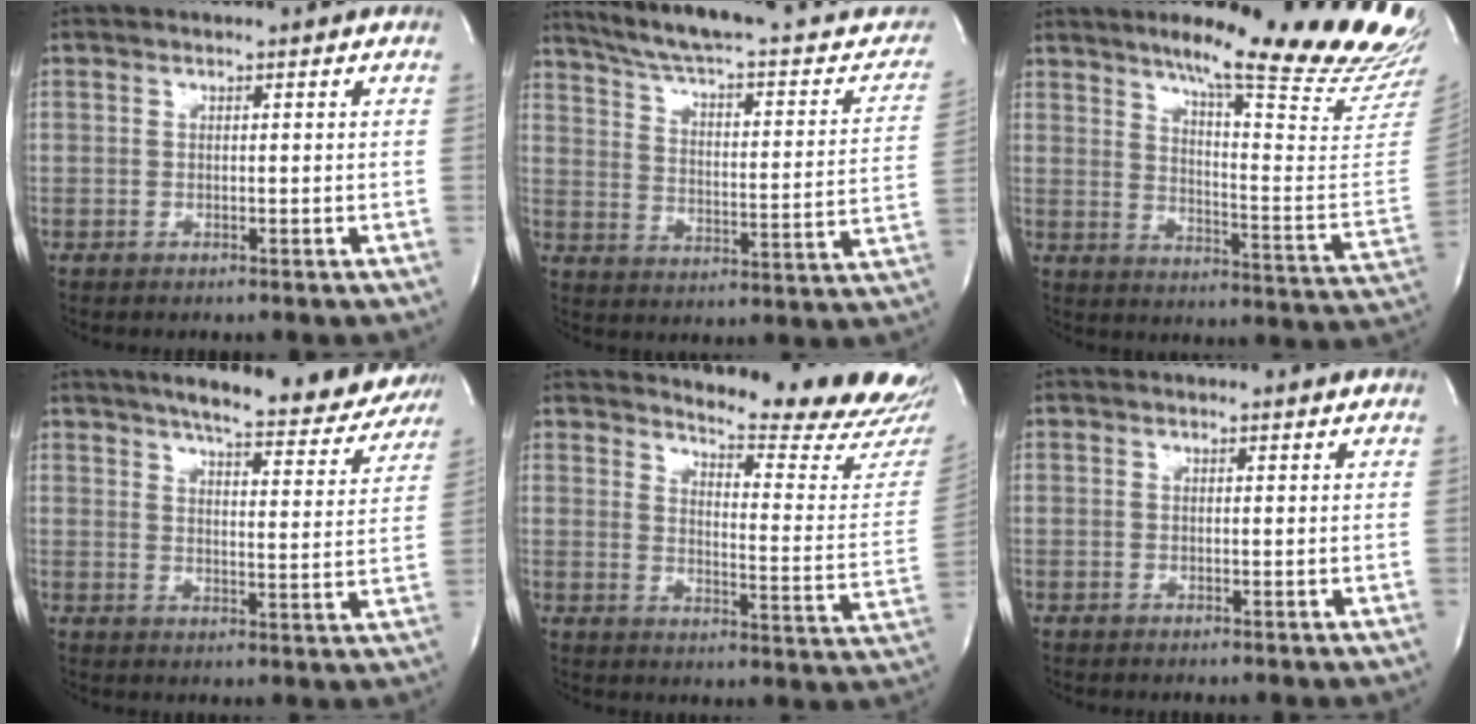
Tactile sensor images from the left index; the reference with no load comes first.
{"total": 25.8, "force": [22.2, 4.7, 12.2], "torque": [-0.176, -0.021, 0.290]}
{"total": 24.0, "force": [19.8, -0.1, 13.5], "torque": [-0.192, -0.097, 0.251]}
{"total": 18.6, "force": [16.6, 2.9, 7.7], "torque": [-0.105, -0.024, 0.201]}
{"total": 18.0, "force": [17.4, 0.1, 4.6], "torque": [-0.068, -0.133, 0.201]}
{"total": 1.1, "force": [1.0, 0.3, 0.4], "torque": [-0.013, 0.008, 0.013]}